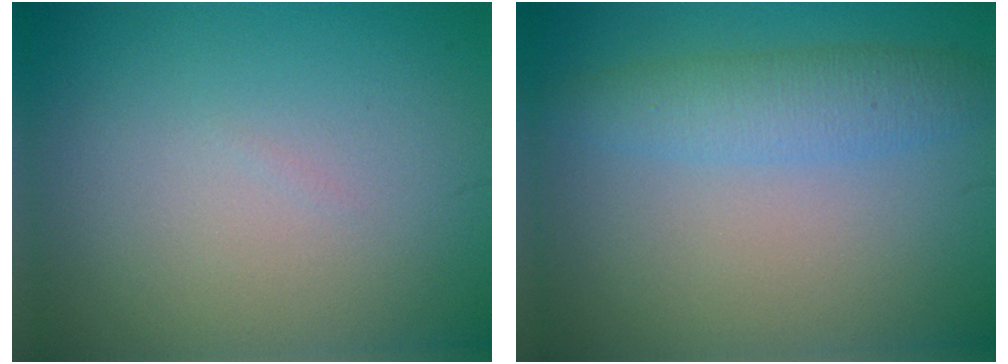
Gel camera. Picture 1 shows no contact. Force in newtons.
{"total": 3.5, "press": 3.5, "slide": 0.2}